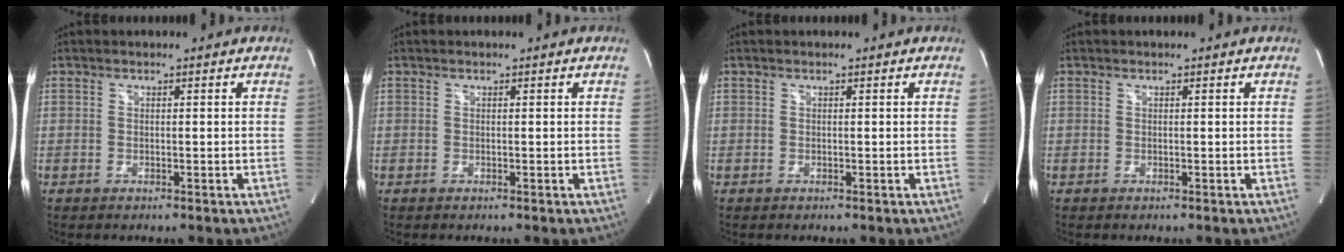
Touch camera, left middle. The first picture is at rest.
{"total": 0.0}
{"total": 0.0}
{"total": 0.0}